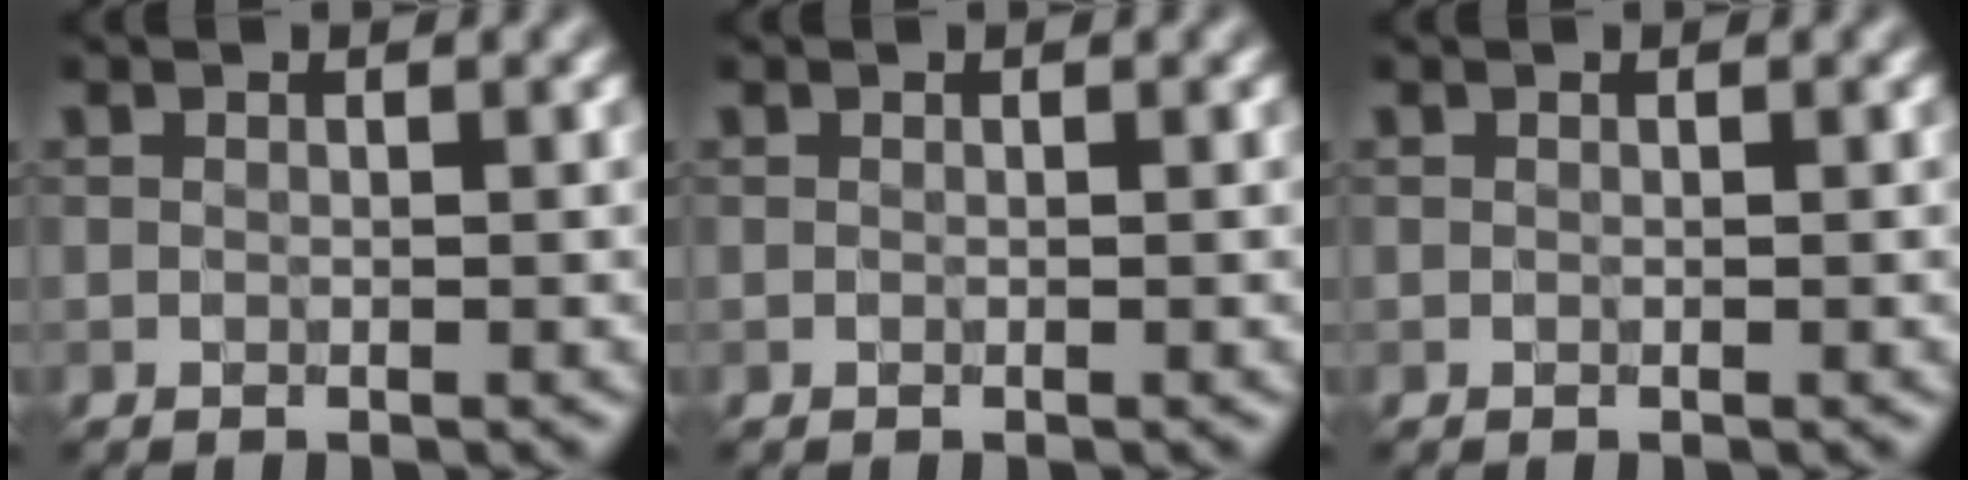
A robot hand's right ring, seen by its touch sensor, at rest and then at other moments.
{"total": 0.0}
{"total": 0.0}